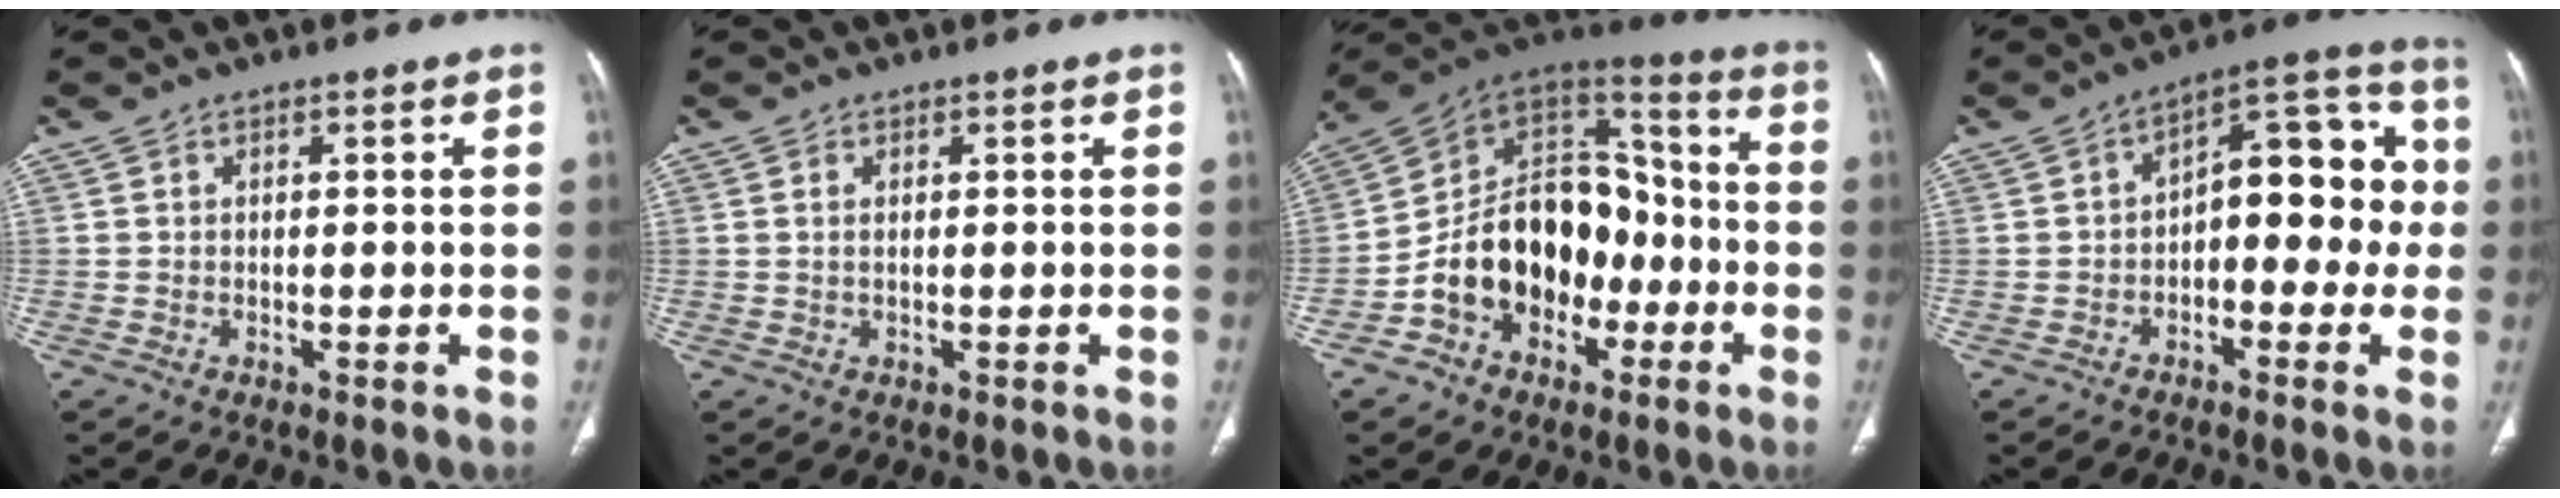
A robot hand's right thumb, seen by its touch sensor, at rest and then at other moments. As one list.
[{"total": 0.9, "force": [0.3, 0.3, 0.8], "torque": [-0.024, 0.004, 0.009]}, {"total": 19.6, "force": [-5.4, 14.2, 12.4], "torque": [-0.154, 0.073, -0.088]}, {"total": 13.0, "force": [-1.4, 7.5, 10.5], "torque": [-0.087, 0.053, -0.032]}]